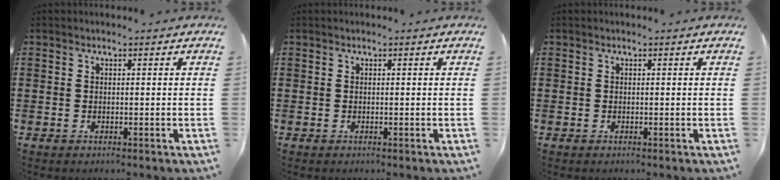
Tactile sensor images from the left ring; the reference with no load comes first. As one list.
[{"total": 0.0}, {"total": 0.0}]